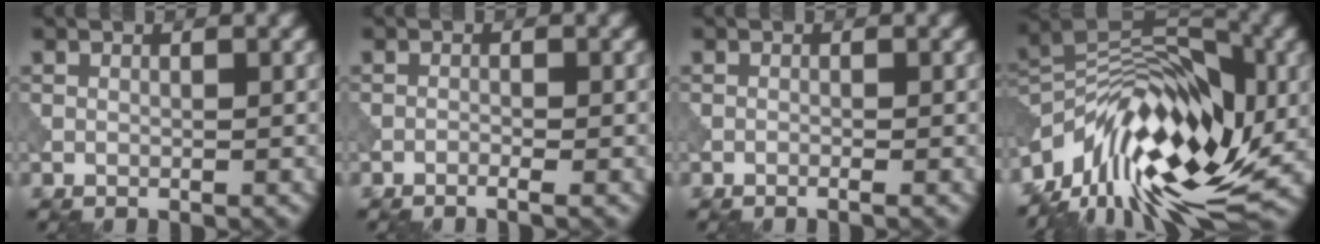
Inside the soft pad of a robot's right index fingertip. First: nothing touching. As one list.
[{"total": 0.8, "force": [-0.5, 0.0, 0.6], "torque": [-0.011, -0.001, -0.013]}, {"total": 0.5, "force": [-0.3, 0.0, 0.4], "torque": [-0.007, -0.002, -0.008]}, {"total": 14.2, "force": [-5.8, 6.9, 11.0], "torque": [-0.188, 0.026, -0.114]}]